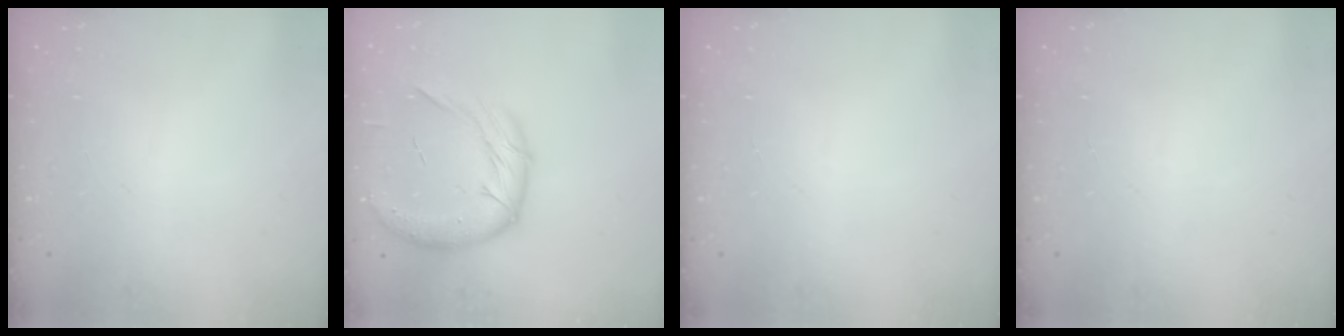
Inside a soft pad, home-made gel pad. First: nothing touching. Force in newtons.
{"total": 16.1, "press": 15.9, "slide": 2.5}
{"total": 0.0}
{"total": 0.0}